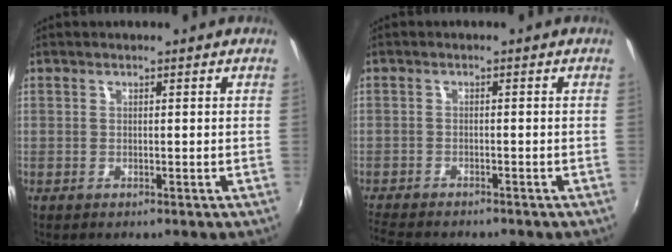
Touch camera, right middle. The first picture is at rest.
{"total": 6.8, "force": [-6.2, 1.3, 2.4], "torque": [-0.071, -0.023, -0.107]}